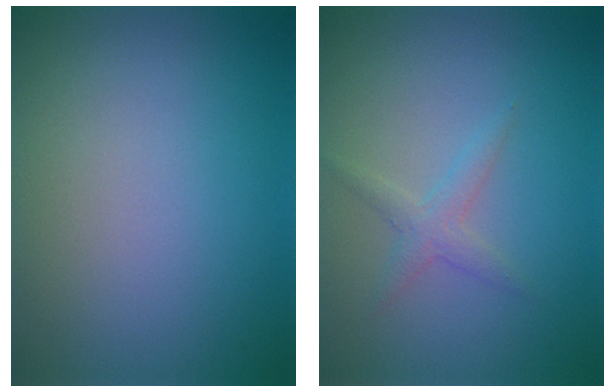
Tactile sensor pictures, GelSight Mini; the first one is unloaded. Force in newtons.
{"total": 1.5, "press": 1.5, "slide": 0.1}